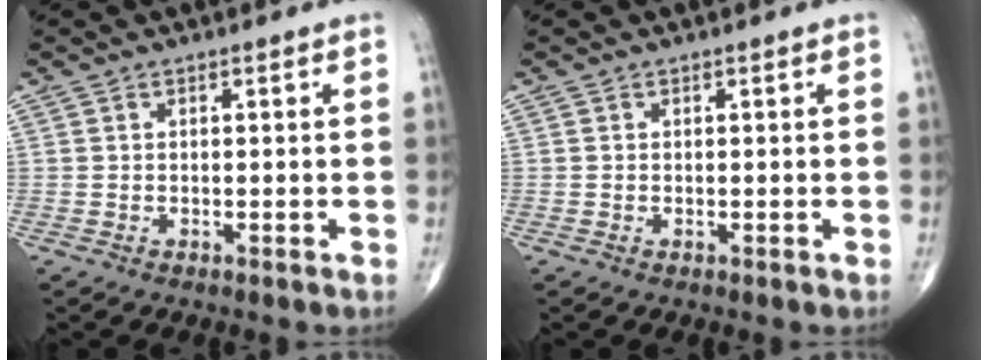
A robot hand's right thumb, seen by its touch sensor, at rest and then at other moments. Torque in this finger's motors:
{"motor_torque": [-0.30, -0.09, 0.24, -0.14, 0.02]}